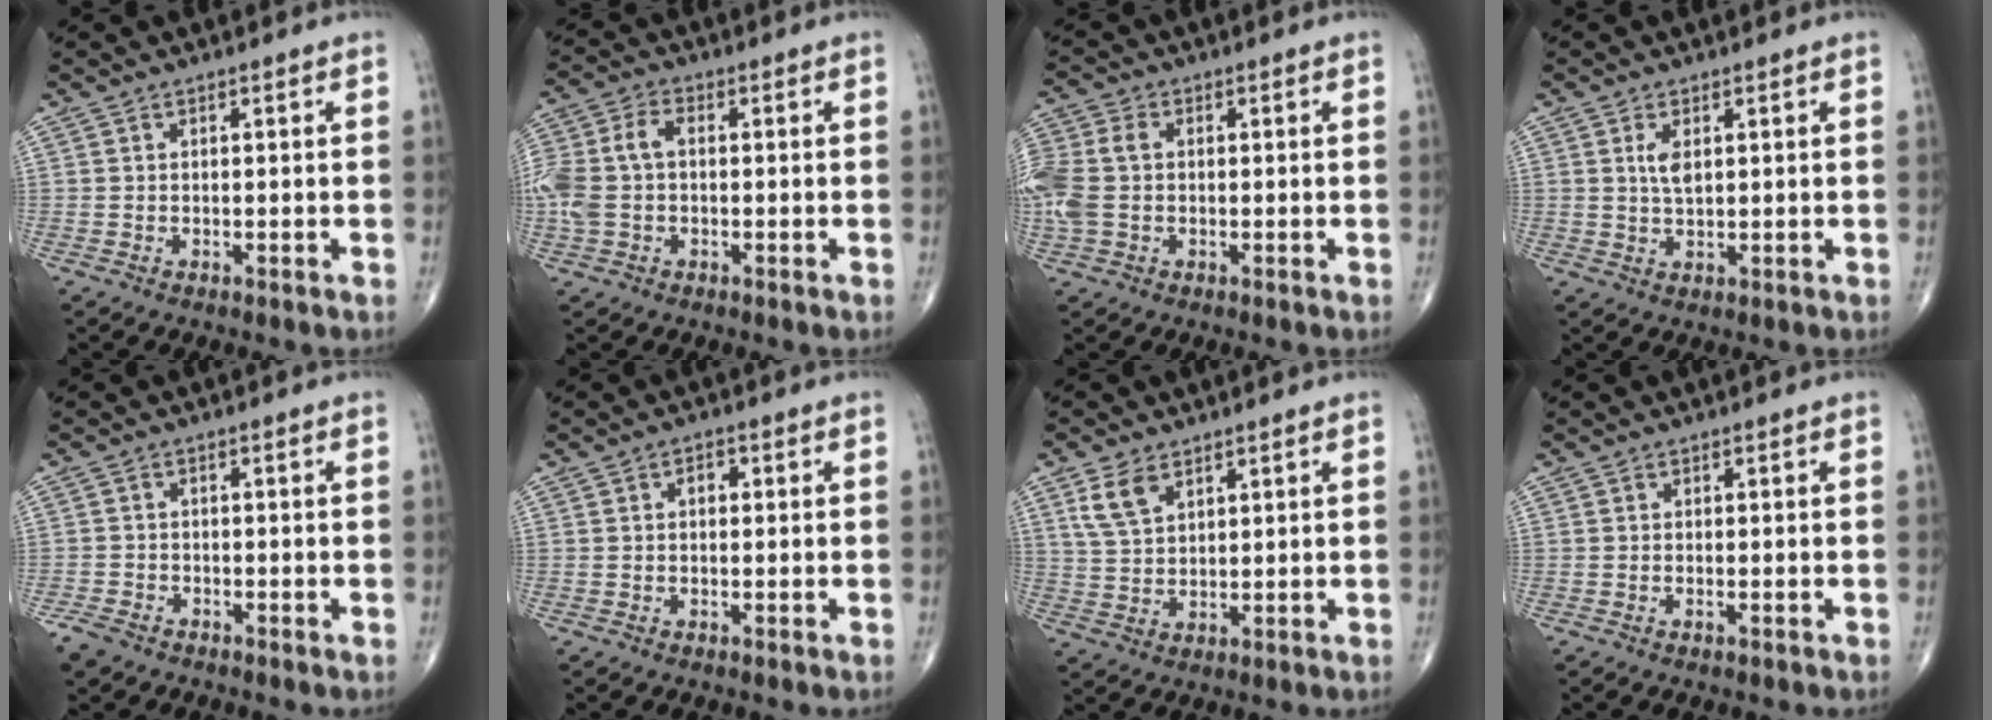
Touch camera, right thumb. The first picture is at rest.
{"total": 9.8, "force": [-0.3, 6.4, 7.5], "torque": [-0.185, 0.029, -0.008]}
{"total": 9.3, "force": [0.0, 6.6, 6.5], "torque": [-0.174, 0.020, -0.001]}
{"total": 3.2, "force": [1.0, 1.4, 2.6], "torque": [-0.049, -0.007, 0.021]}
{"total": 3.5, "force": [-2.6, 2.0, 1.2], "torque": [-0.031, 0.001, -0.049]}
{"total": 1.8, "force": [0.2, 1.3, 1.3], "torque": [-0.011, 0.007, -0.002]}
{"total": 6.0, "force": [3.3, 3.4, 3.7], "torque": [-0.066, -0.010, 0.072]}
{"total": 0.5, "force": [-0.3, 0.1, 0.4], "torque": [-0.010, -0.001, -0.004]}